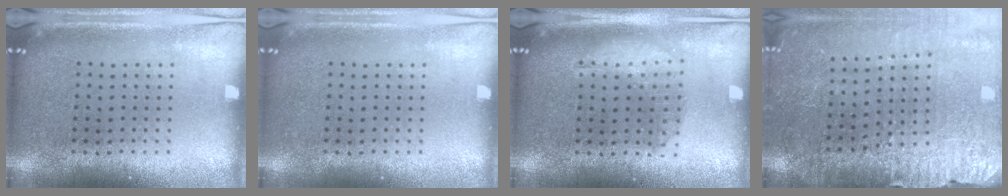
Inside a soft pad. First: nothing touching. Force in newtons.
{"total": 0.0}
{"total": 1.4, "press": 1.3, "slide": 0.3}
{"total": 3.0, "press": 3.0, "slide": 0.1}